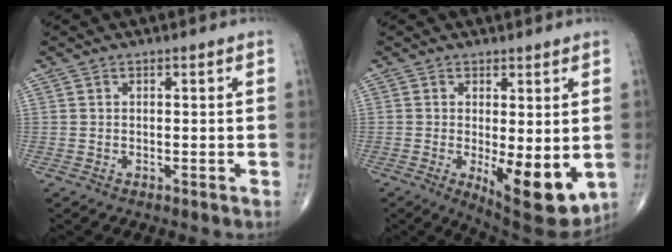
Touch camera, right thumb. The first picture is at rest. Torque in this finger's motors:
{"motor_torque": [1.21, 2.37, 0.15, -0.21, 0.34]}